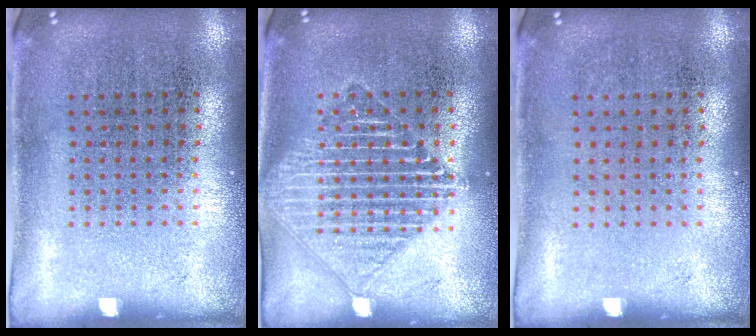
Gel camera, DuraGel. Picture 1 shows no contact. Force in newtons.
{"total": 1.8, "press": 1.8, "slide": 0.2}
{"total": 0.0}